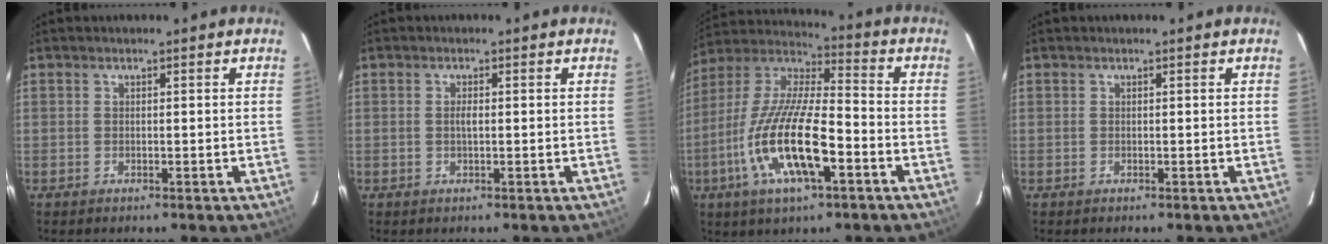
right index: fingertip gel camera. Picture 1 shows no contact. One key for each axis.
{"total": 1.1, "fx": 0.0, "fy": 0.1, "fz": 1.1, "tx": -0.022, "ty": 0.001, "tz": -0.003}
{"total": 18.6, "fx": -6.9, "fy": 5.4, "fz": 16.4, "tx": -0.333, "ty": -0.020, "tz": -0.136}
{"total": 0.0}